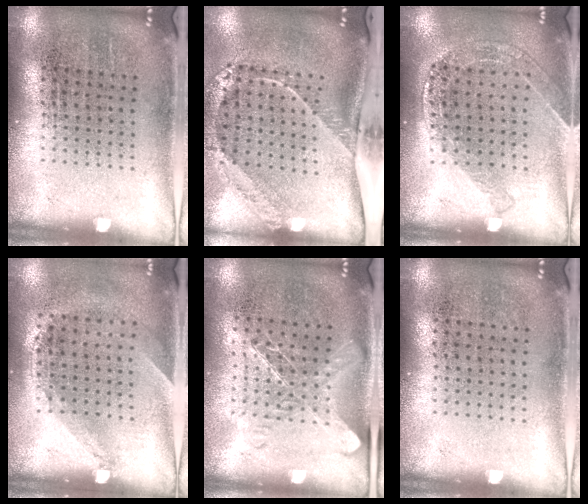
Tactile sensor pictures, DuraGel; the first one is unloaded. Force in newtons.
{"total": 2.7, "press": 1.8, "slide": 2.0}
{"total": 1.4, "press": 1.3, "slide": 0.3}
{"total": 1.3, "press": 0.9, "slide": 0.9}
{"total": 1.4, "press": 1.2, "slide": 0.7}
{"total": 0.0}